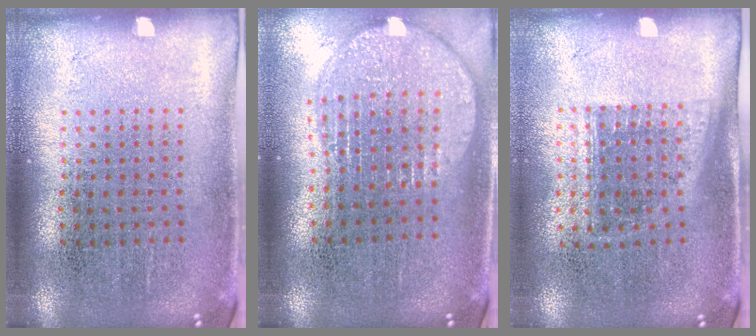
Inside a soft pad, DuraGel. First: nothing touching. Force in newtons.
{"total": 1.9, "press": 1.6, "slide": 1.1}
{"total": 1.1, "press": 0.8, "slide": 0.8}